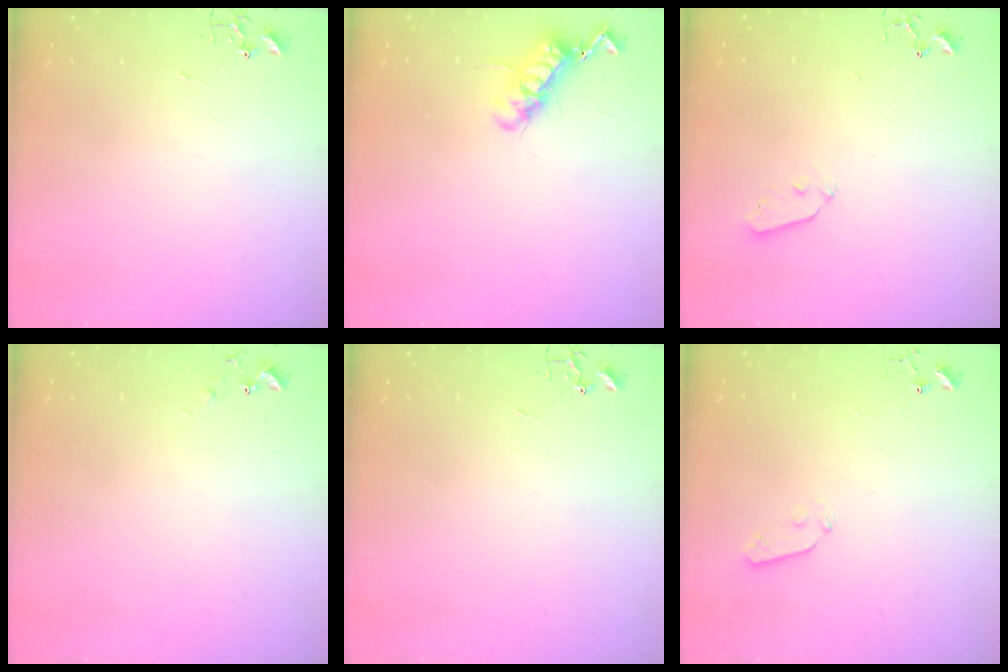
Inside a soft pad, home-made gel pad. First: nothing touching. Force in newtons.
{"total": 12.2, "press": 12.2, "slide": 0.6}
{"total": 3.1, "press": 3.0, "slide": 0.4}
{"total": 5.0, "press": 5.0, "slide": 0.5}
{"total": 0.0}
{"total": 3.7, "press": 3.6, "slide": 0.4}